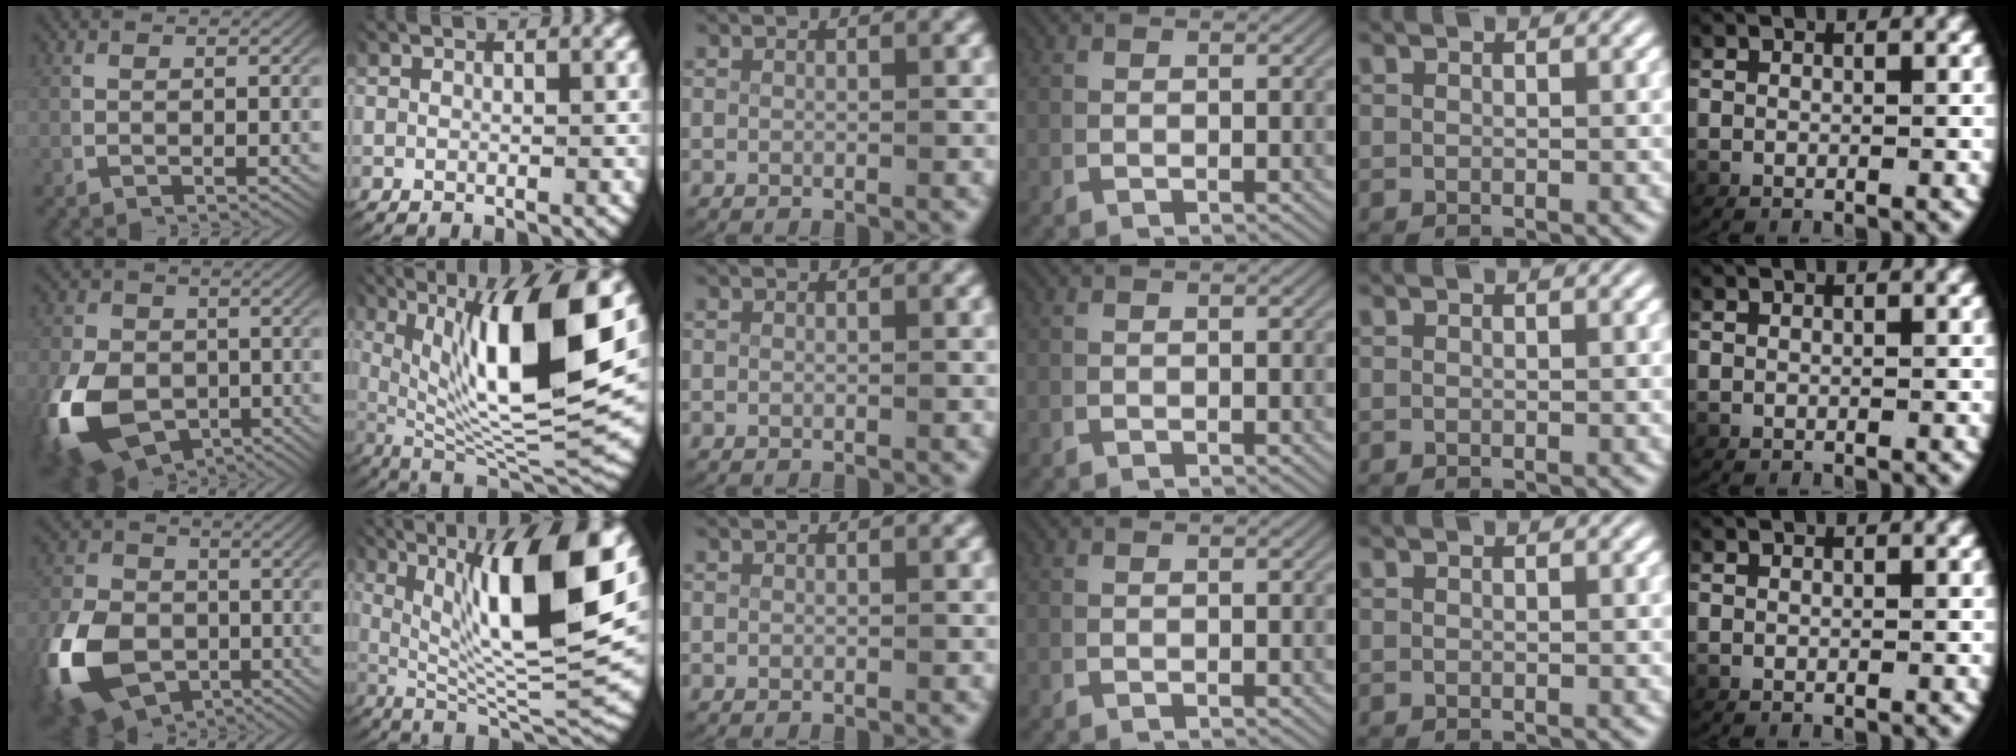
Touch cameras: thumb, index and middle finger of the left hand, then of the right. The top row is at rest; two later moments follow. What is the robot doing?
{"motion": "lift_and_place", "object": "scissors"}